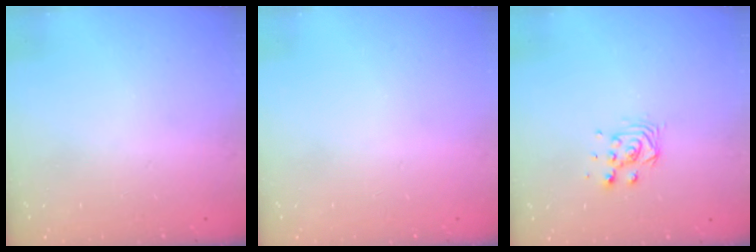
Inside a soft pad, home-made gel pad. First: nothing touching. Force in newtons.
{"total": 0.0}
{"total": 5.2, "press": 5.2, "slide": 0.3}